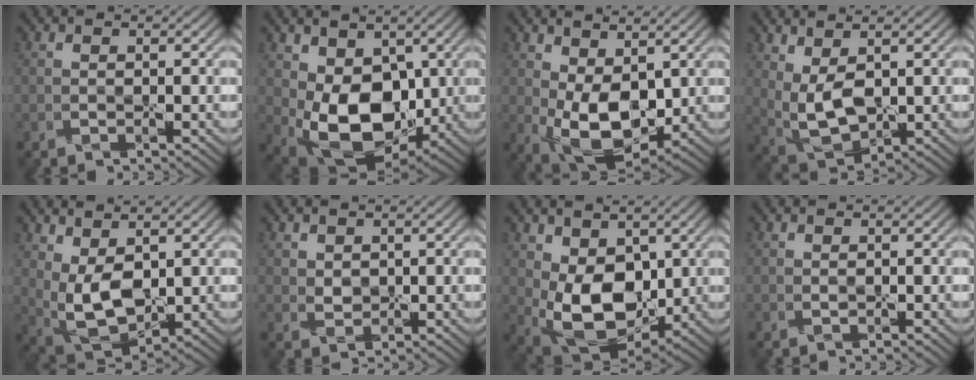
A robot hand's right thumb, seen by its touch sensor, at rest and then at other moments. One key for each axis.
{"total": 11.5, "fx": 0.4, "fy": 8.0, "fz": 8.3, "tx": -0.180, "ty": -0.027, "tz": 0.012}
{"total": 9.7, "fx": 0.7, "fy": 5.7, "fz": 7.8, "tx": -0.165, "ty": -0.009, "tz": 0.019}
{"total": 6.2, "fx": 1.7, "fy": 3.4, "fz": 4.9, "tx": -0.122, "ty": -0.003, "tz": 0.039}
{"total": 8.0, "fx": 2.0, "fy": 4.6, "fz": 6.2, "tx": -0.157, "ty": -0.002, "tz": 0.046}
{"total": 1.6, "fx": 0.9, "fy": 1.2, "fz": 0.3, "tx": -0.013, "ty": -0.002, "tz": 0.024}
{"total": 10.8, "fx": 1.1, "fy": 7.3, "fz": 7.9, "tx": -0.179, "ty": -0.019, "tz": 0.027}
{"total": 0.0}